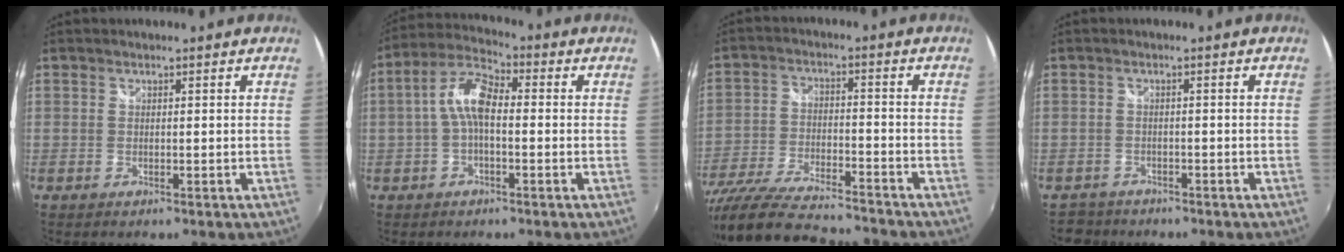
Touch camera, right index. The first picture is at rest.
{"total": 7.4, "force": [-0.6, 3.2, 6.6], "torque": [-0.142, 0.024, -0.016]}
{"total": 20.9, "force": [-18.1, 3.8, 9.7], "torque": [-0.198, -0.050, -0.303]}
{"total": 3.2, "force": [-2.7, 1.7, -0.3], "torque": [-0.008, 0.003, -0.048]}